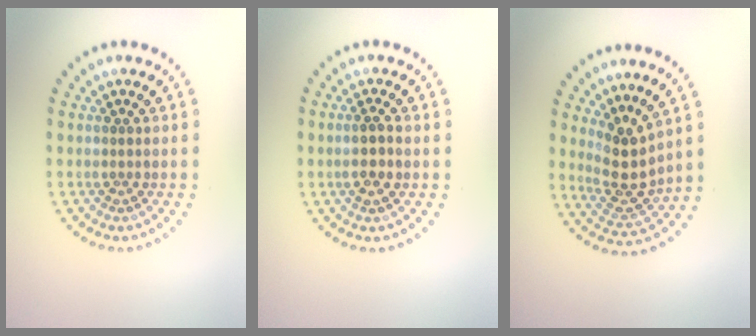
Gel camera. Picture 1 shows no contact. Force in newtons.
{"total": 1.7, "press": 1.5, "slide": 0.6}
{"total": 3.6, "press": 3.0, "slide": 2.0}